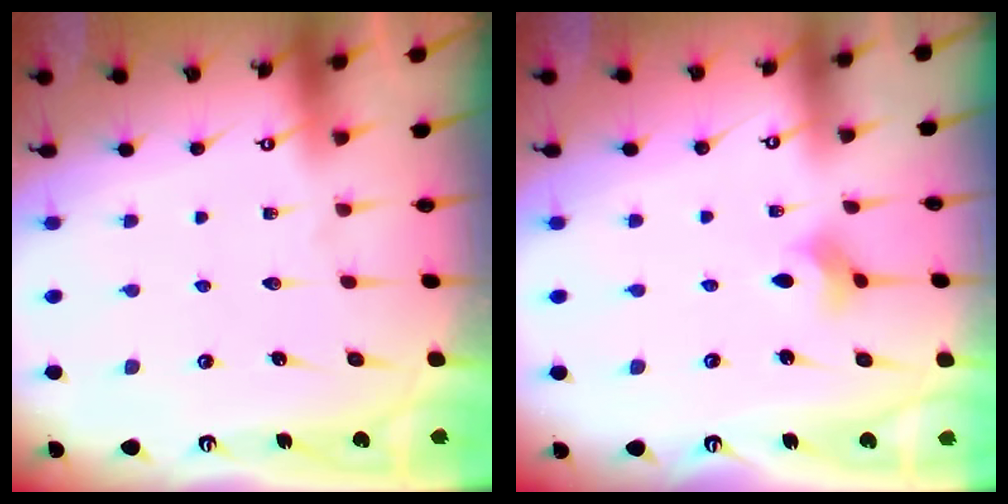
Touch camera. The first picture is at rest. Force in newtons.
{"total": 2.6, "press": 2.5, "slide": 0.6}